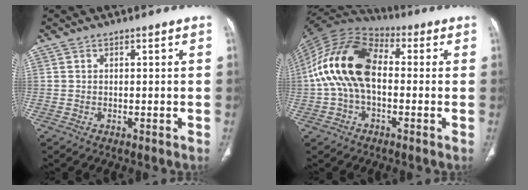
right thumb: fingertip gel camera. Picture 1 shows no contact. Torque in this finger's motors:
{"motor_torque": [2.47, 2.54, 1.19, -1.05, 0.67]}